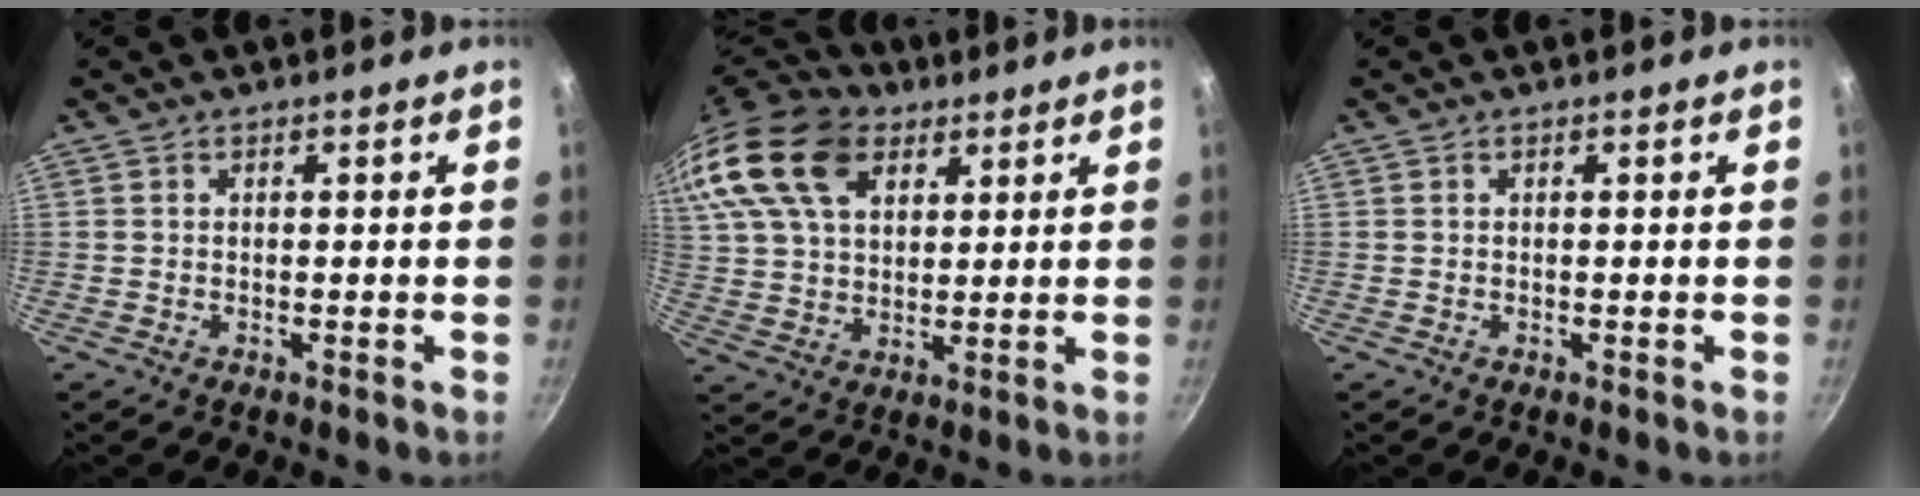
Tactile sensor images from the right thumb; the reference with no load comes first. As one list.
[{"total": 21.6, "force": [11.2, 13.6, 12.5], "torque": [-0.260, 0.013, 0.206]}, {"total": 0.0}]